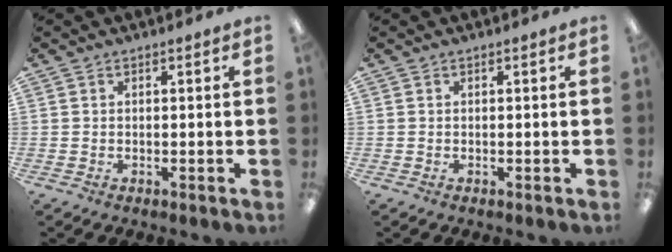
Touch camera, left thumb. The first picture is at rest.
{"total": 0.0}